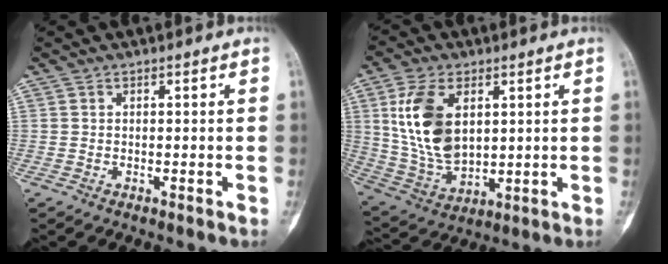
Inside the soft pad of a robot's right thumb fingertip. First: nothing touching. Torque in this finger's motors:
{"motor_torque": [-0.12, 2.28, 0.84, -0.43, 0.41]}